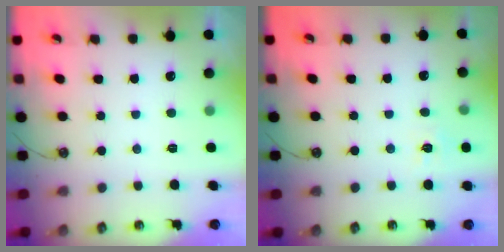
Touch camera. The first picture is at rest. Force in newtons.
{"total": 5.5, "press": 5.4, "slide": 0.6}